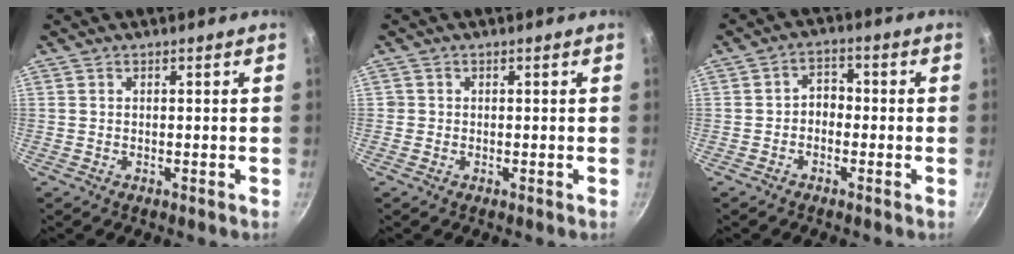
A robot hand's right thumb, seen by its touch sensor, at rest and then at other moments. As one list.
[{"total": 0.8, "force": [-0.2, 0.8, 0.1], "torque": [-0.001, 0.001, -0.005]}, {"total": 3.6, "force": [-1.0, 2.7, 2.2], "torque": [-0.015, 0.020, -0.025]}]